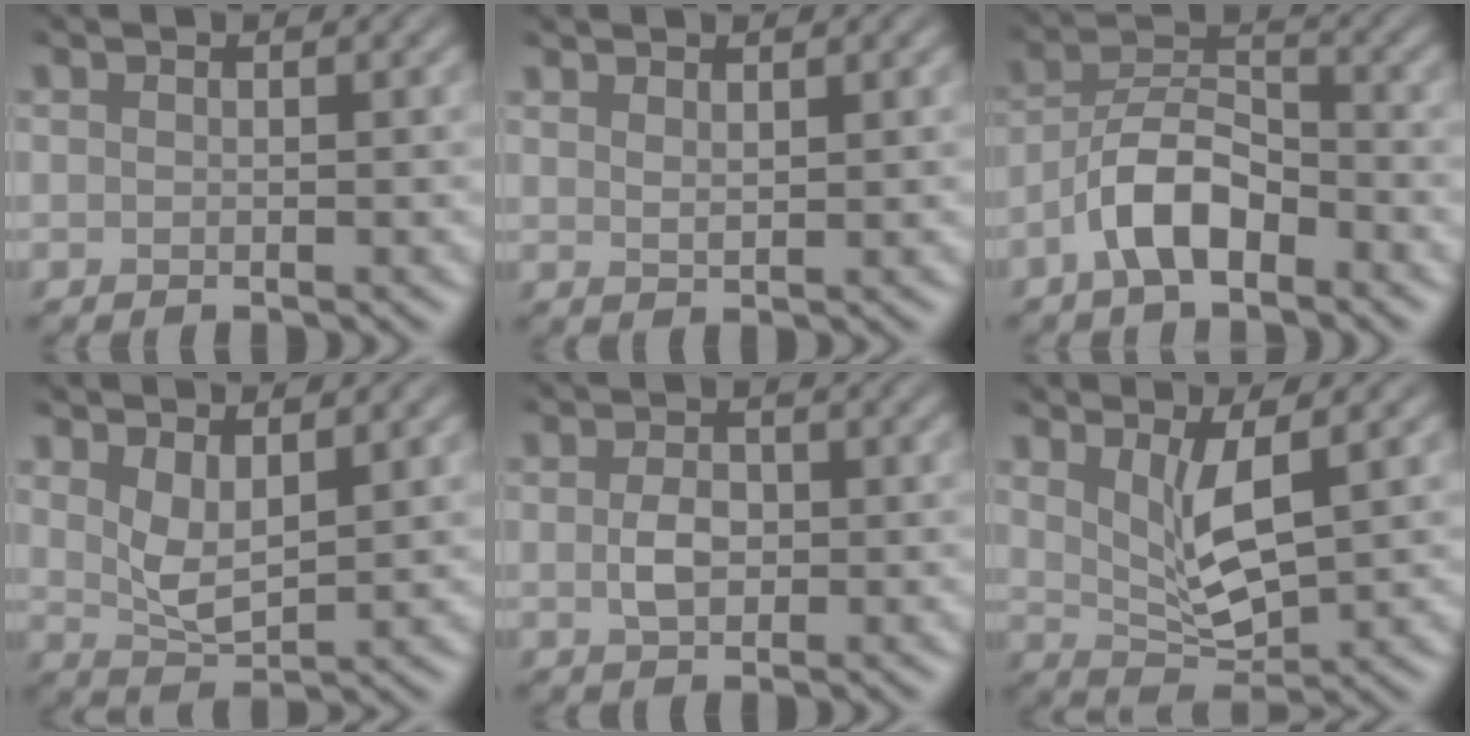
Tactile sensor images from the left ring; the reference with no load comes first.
{"total": 1.1, "force": [1.0, -0.1, 0.4], "torque": [-0.002, 0.001, 0.020]}
{"total": 5.0, "force": [-3.4, 1.8, 3.2], "torque": [-0.052, 0.011, -0.073]}
{"total": 2.7, "force": [1.2, 1.0, 2.2], "torque": [-0.046, -0.010, 0.025]}
{"total": 1.7, "force": [-0.6, 1.1, 1.2], "torque": [-0.023, -0.002, -0.012]}
{"total": 3.5, "force": [1.2, 0.7, 3.2], "torque": [-0.066, -0.015, 0.027]}